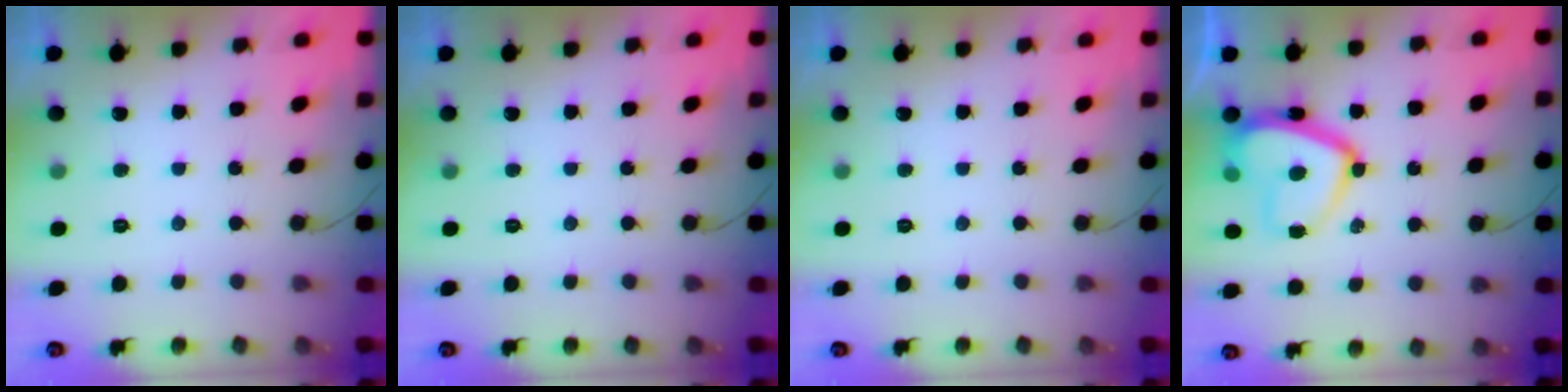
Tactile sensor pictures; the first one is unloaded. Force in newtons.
{"total": 0.0}
{"total": 0.0}
{"total": 14.9, "press": 14.8, "slide": 1.4}